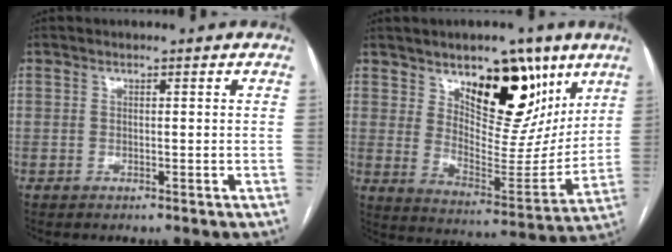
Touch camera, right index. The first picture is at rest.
{"total": 16.3, "force": [9.3, 7.4, 11.2], "torque": [-0.139, -0.008, 0.153]}